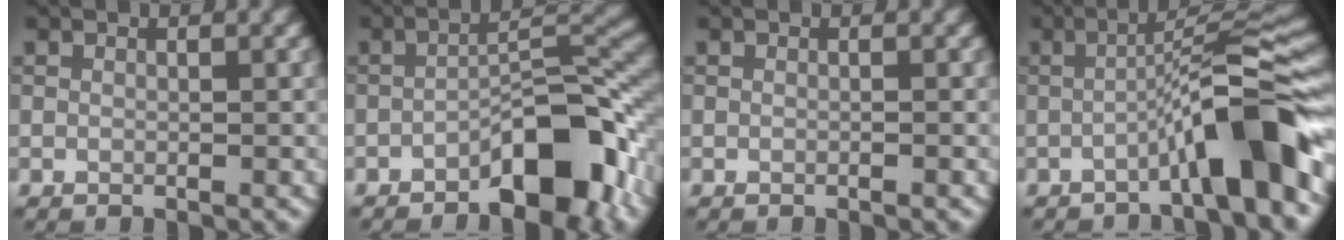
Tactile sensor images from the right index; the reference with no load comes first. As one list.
[{"total": 8.9, "force": [-4.8, 2.9, 6.9], "torque": [-0.089, 0.027, -0.082]}, {"total": 0.0}, {"total": 8.1, "force": [-3.3, 0.9, 7.4], "torque": [-0.102, 0.026, -0.063]}]